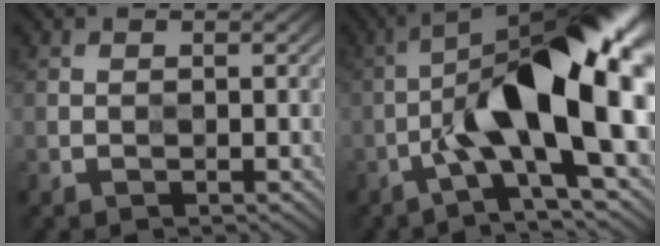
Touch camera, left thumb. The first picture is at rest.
{"total": 15.7, "force": [-2.4, 4.4, 14.9], "torque": [-0.243, 0.027, -0.042]}